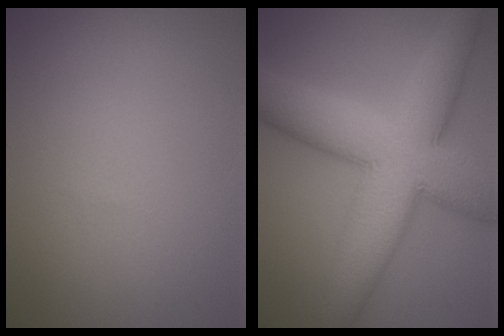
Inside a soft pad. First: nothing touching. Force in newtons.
{"total": 11.5, "press": 11.5, "slide": 0.1}